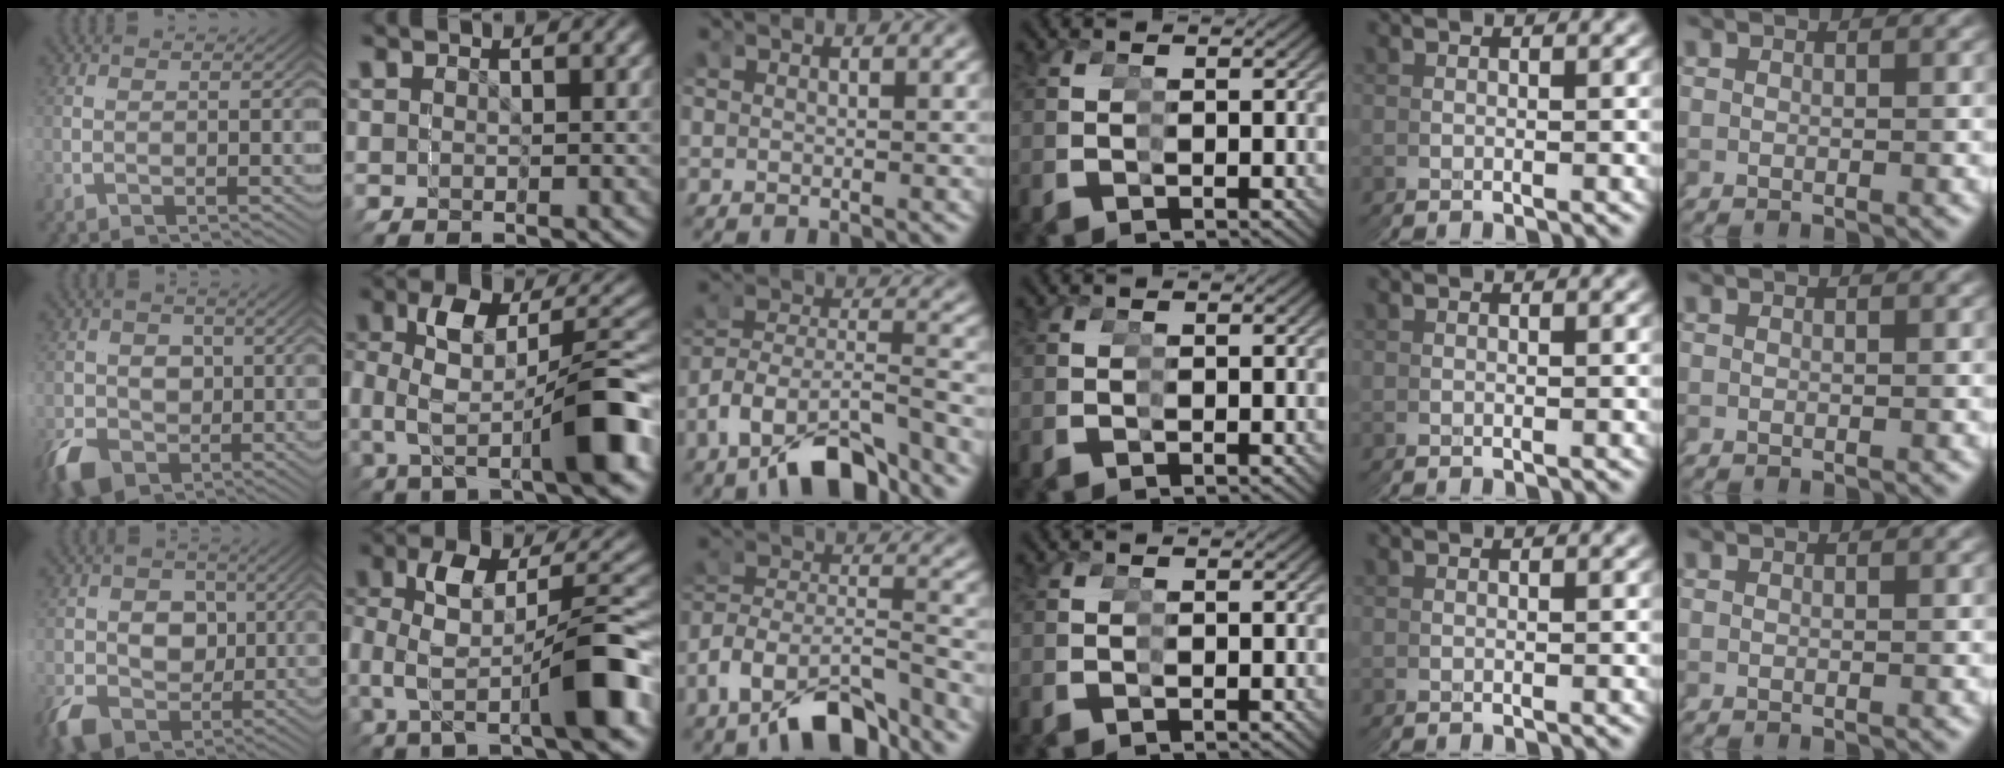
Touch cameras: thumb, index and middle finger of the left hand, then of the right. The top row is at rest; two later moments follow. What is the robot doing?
{"motion": "grasp_and_lifting", "object": "stress ball aka squeeze ball"}